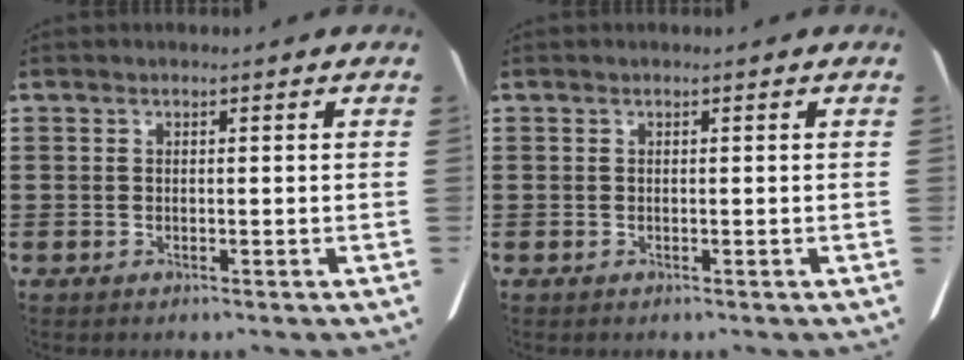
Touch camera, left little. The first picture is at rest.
{"total": 0.0}